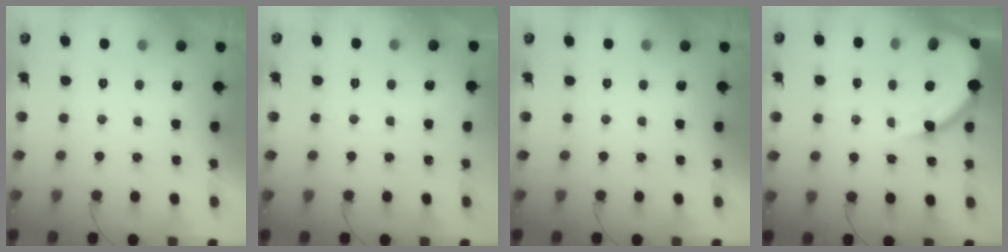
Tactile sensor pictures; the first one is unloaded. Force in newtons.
{"total": 1.9, "press": 1.9, "slide": 0.2}
{"total": 0.0}
{"total": 11.6, "press": 11.6, "slide": 1.2}